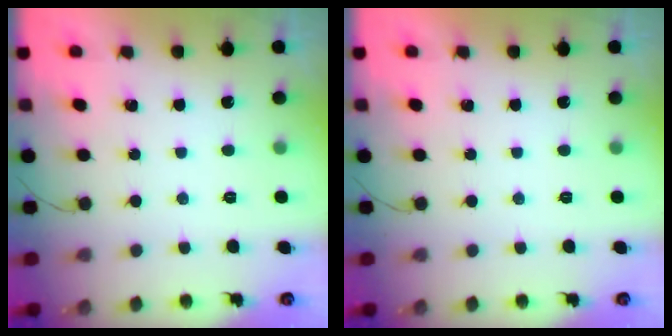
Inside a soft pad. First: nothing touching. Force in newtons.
{"total": 0.0}